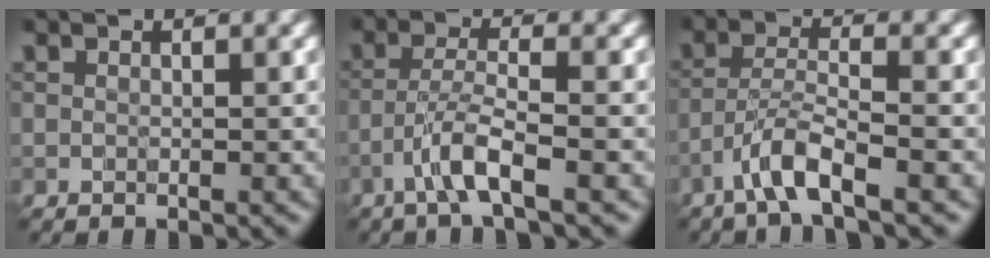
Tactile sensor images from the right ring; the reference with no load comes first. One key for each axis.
{"total": 3.2, "fx": -1.9, "fy": 0.1, "fz": 2.6, "tx": -0.048, "ty": 0.012, "tz": -0.047}
{"total": 3.5, "fx": -2.4, "fy": 0.3, "fz": 2.6, "tx": -0.046, "ty": 0.009, "tz": -0.057}